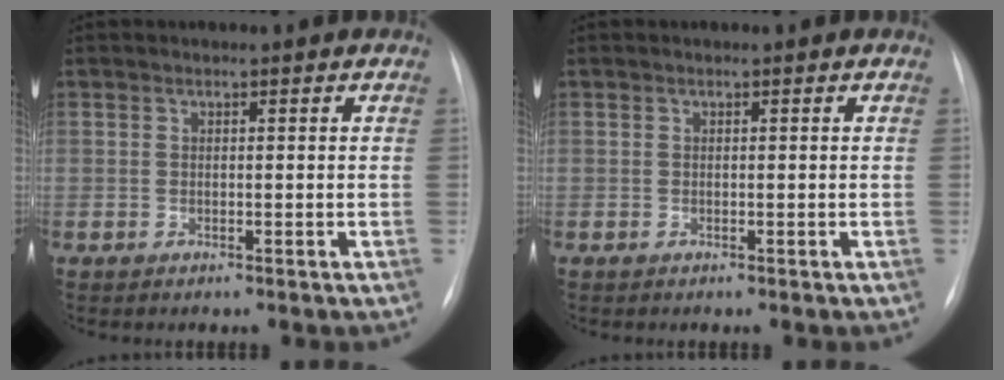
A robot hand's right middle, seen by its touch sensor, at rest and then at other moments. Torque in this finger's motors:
{"motor_torque": [-0.14, 0.14, -0.01, 0.01]}